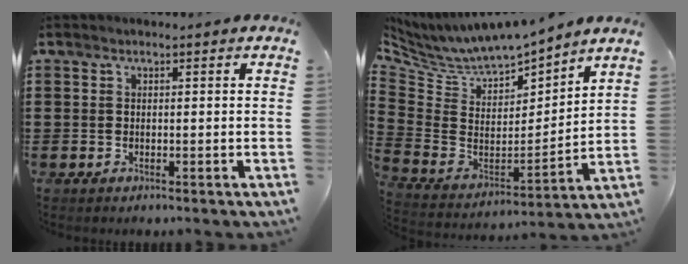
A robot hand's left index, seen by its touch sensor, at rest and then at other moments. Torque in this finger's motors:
{"motor_torque": [1.02, -1.11, 0.17, 0.13]}